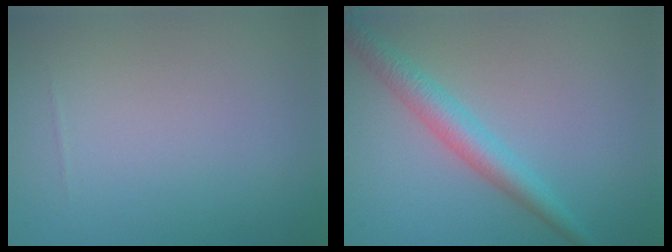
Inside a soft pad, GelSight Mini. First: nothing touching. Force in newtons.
{"total": 3.4, "press": 3.4, "slide": 0.1}